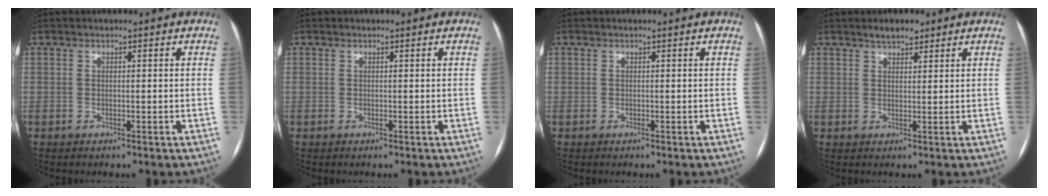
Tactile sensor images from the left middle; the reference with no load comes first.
{"total": 0.0}
{"total": 0.6, "force": [-0.4, -0.3, -0.2], "torque": [0.006, -0.006, -0.008]}
{"total": 2.7, "force": [2.2, 1.1, 1.2], "torque": [-0.022, 0.008, 0.033]}